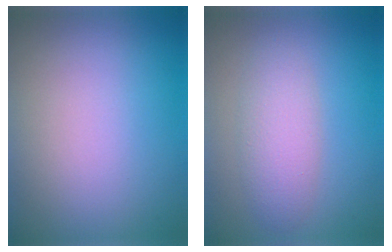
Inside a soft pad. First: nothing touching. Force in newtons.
{"total": 3.1, "press": 3.1, "slide": 0.0}